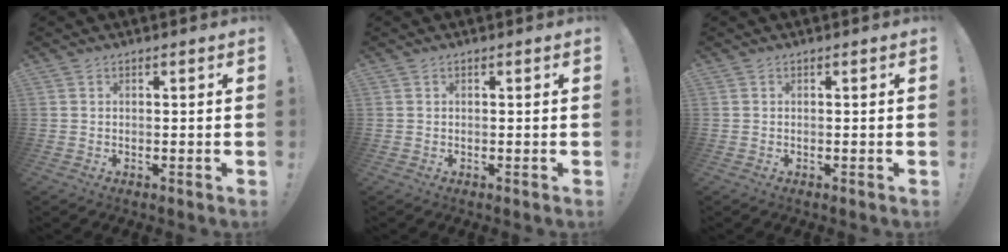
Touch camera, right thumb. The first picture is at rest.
{"total": 0.0}
{"total": 0.0}